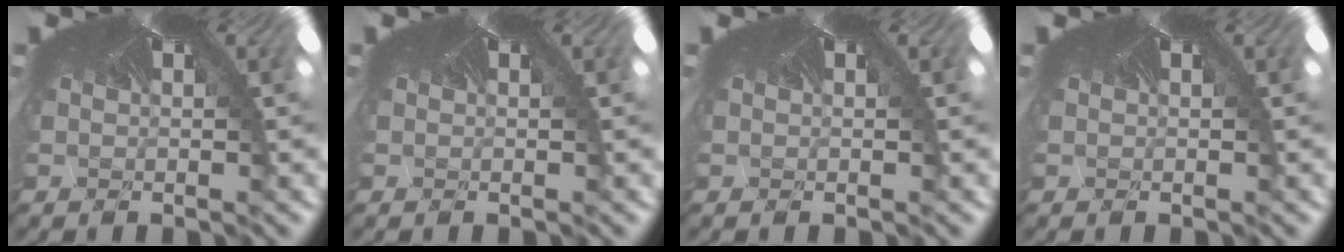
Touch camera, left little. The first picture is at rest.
{"total": 0.0}
{"total": 0.0}
{"total": 0.0}